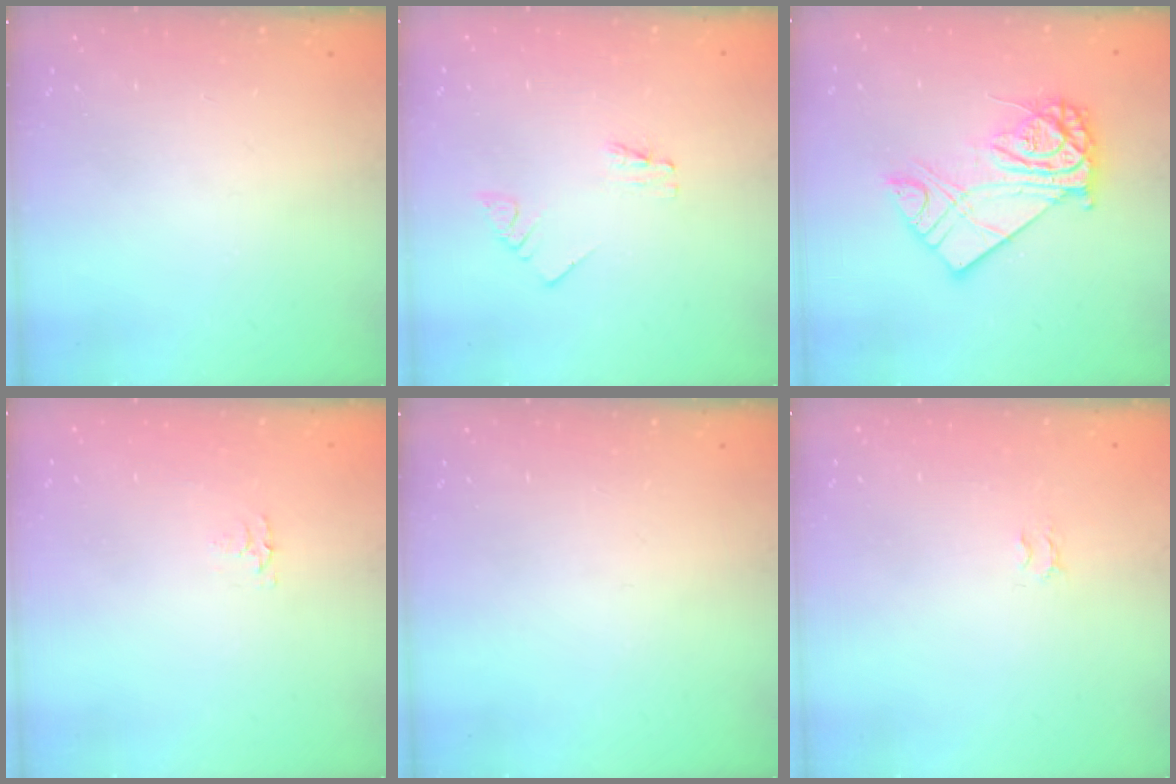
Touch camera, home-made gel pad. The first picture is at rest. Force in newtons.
{"total": 1.1, "press": 1.0, "slide": 0.1}
{"total": 13.3, "press": 13.3, "slide": 1.3}
{"total": 2.5, "press": 2.5, "slide": 0.4}
{"total": 0.0}
{"total": 1.9, "press": 1.9, "slide": 0.2}